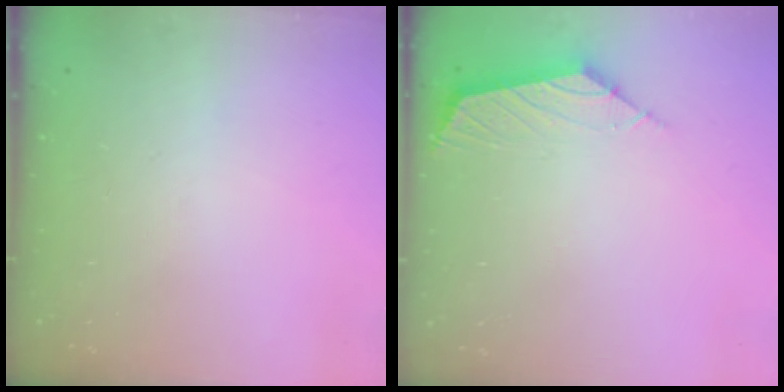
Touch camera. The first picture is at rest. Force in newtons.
{"total": 2.5, "press": 2.4, "slide": 0.7}